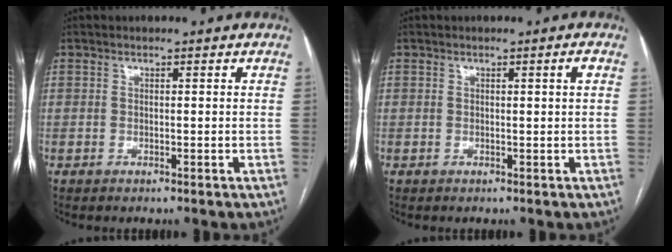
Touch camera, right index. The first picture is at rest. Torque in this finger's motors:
{"motor_torque": [0.18, 0.00, 0.05, 0.01]}